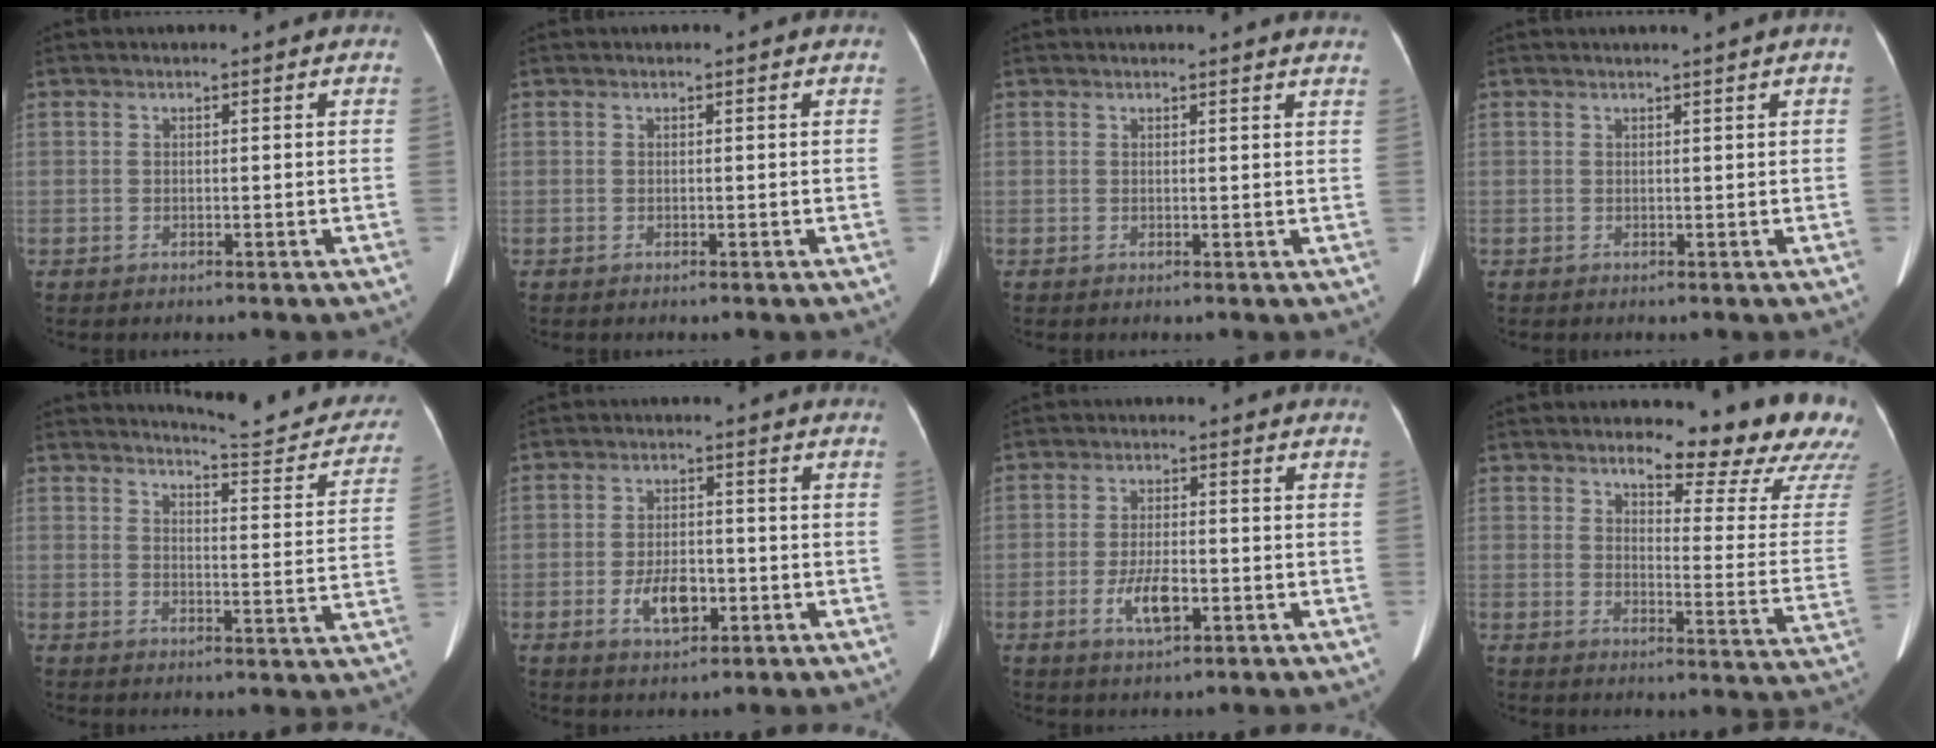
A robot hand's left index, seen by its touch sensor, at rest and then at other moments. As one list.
[{"total": 0.0}, {"total": 3.4, "force": [3.3, -0.2, 0.7], "torque": [-0.013, -0.009, 0.018]}, {"total": 0.5, "force": [0.3, 0.0, 0.4], "torque": [-0.008, 0.009, 0.007]}, {"total": 12.7, "force": [12.3, 1.3, 2.7], "torque": [-0.023, -0.051, 0.133]}, {"total": 5.7, "force": [-2.0, 2.9, 4.5], "torque": [-0.089, 0.001, -0.029]}, {"total": 5.3, "force": [-2.0, 1.8, 4.6], "torque": [-0.096, -0.003, -0.030]}, {"total": 17.4, "force": [14.8, 2.8, 8.7], "torque": [-0.096, -0.083, 0.159]}]